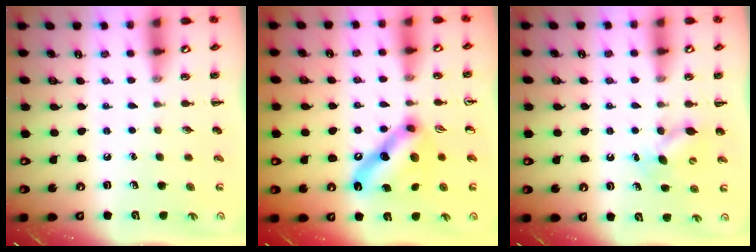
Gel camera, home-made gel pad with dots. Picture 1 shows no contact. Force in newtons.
{"total": 11.0, "press": 11.0, "slide": 0.0}
{"total": 6.6, "press": 6.5, "slide": 1.5}